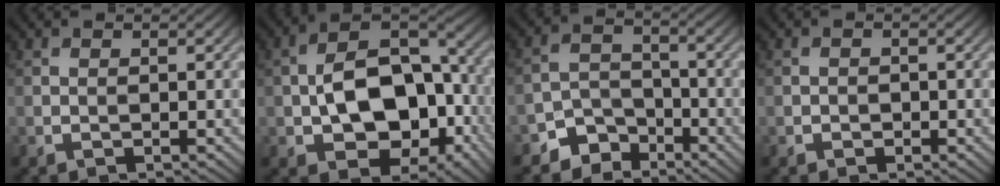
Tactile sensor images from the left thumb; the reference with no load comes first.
{"total": 14.5, "force": [-2.5, 9.4, 10.8], "torque": [-0.173, -0.004, -0.043]}
{"total": 5.5, "force": [-4.1, 3.5, 1.4], "torque": [-0.022, -0.002, -0.083]}
{"total": 0.9, "force": [-0.5, 0.7, 0.3], "torque": [-0.003, -0.001, -0.009]}